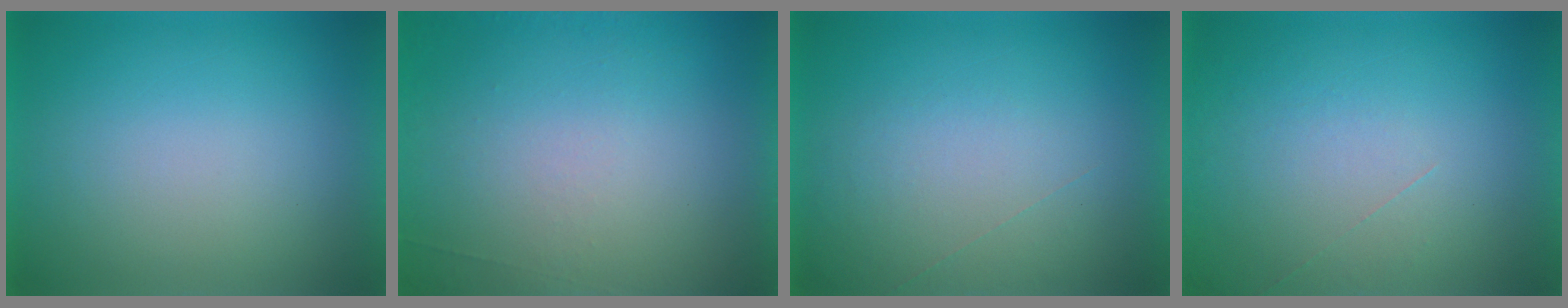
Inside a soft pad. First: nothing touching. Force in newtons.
{"total": 5.6}
{"total": 1.0}
{"total": 1.1}